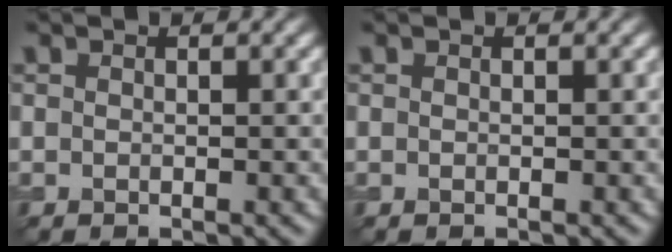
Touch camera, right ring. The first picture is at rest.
{"total": 0.0}